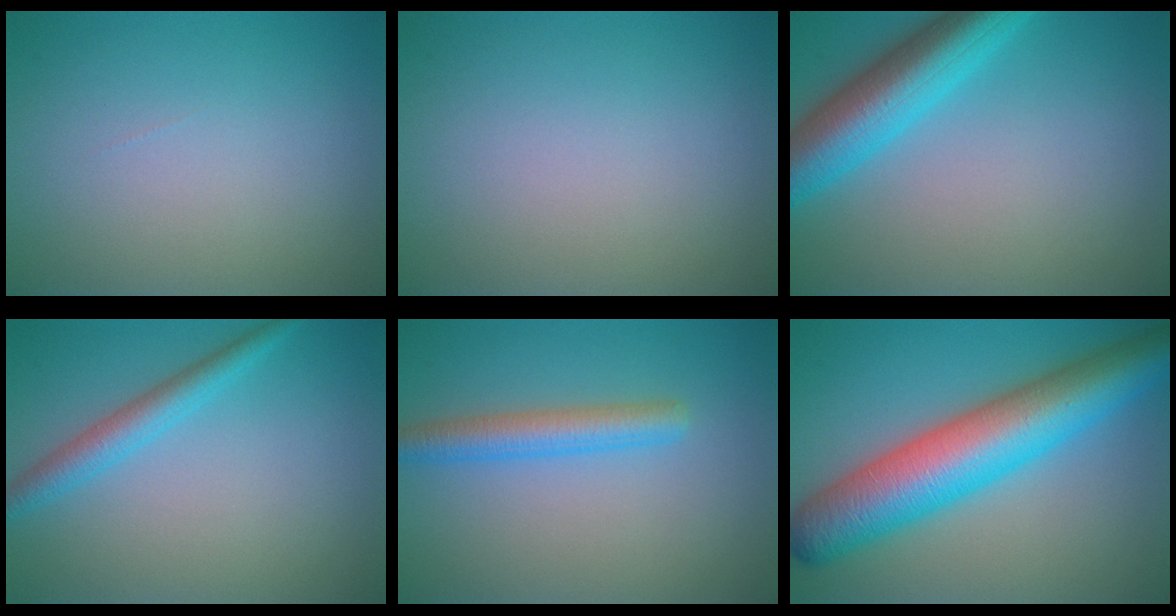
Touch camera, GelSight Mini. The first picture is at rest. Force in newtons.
{"total": 0.0}
{"total": 7.4, "press": 7.4, "slide": 0.5}
{"total": 2.9, "press": 2.9, "slide": 0.1}
{"total": 3.2, "press": 3.2, "slide": 0.1}
{"total": 11.3, "press": 11.3, "slide": 0.2}